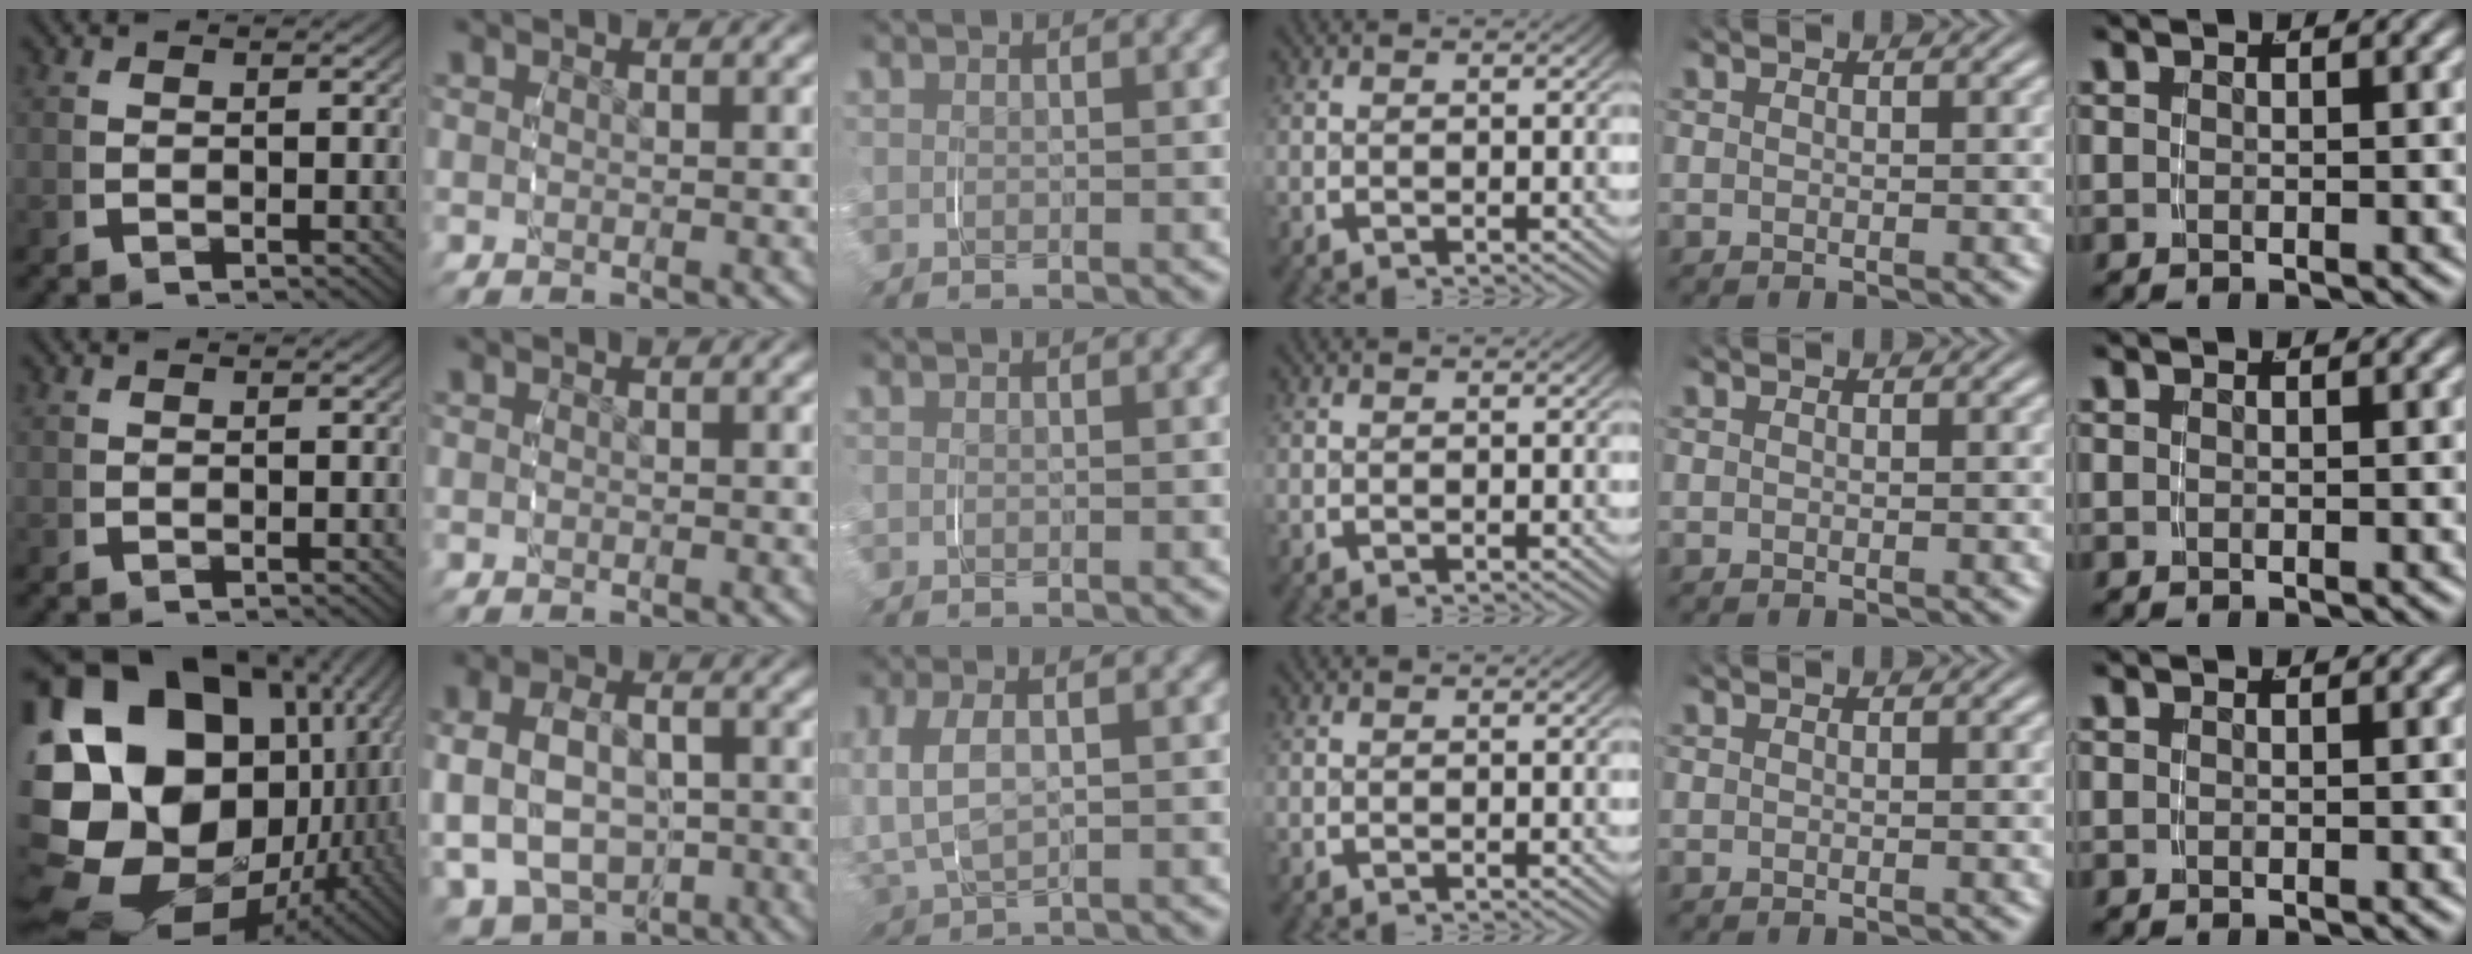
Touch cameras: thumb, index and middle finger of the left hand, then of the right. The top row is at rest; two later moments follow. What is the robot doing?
{"motion": "grasp_and_lifting", "object": "jacket"}